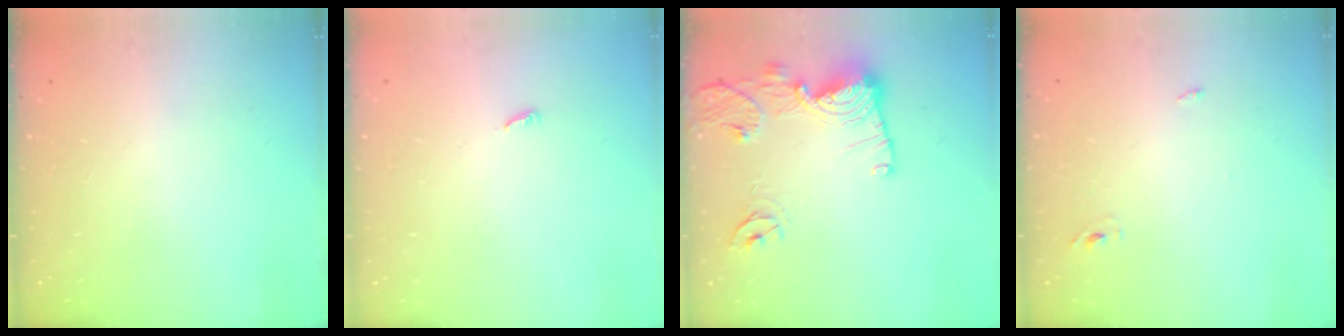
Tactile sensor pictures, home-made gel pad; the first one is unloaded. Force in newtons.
{"total": 2.5, "press": 2.5, "slide": 0.2}
{"total": 14.3, "press": 14.2, "slide": 1.4}
{"total": 2.4, "press": 2.2, "slide": 1.0}